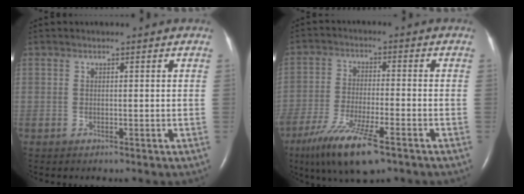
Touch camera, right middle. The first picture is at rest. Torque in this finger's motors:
{"motor_torque": [1.29, -0.85, 0.58, 0.21]}